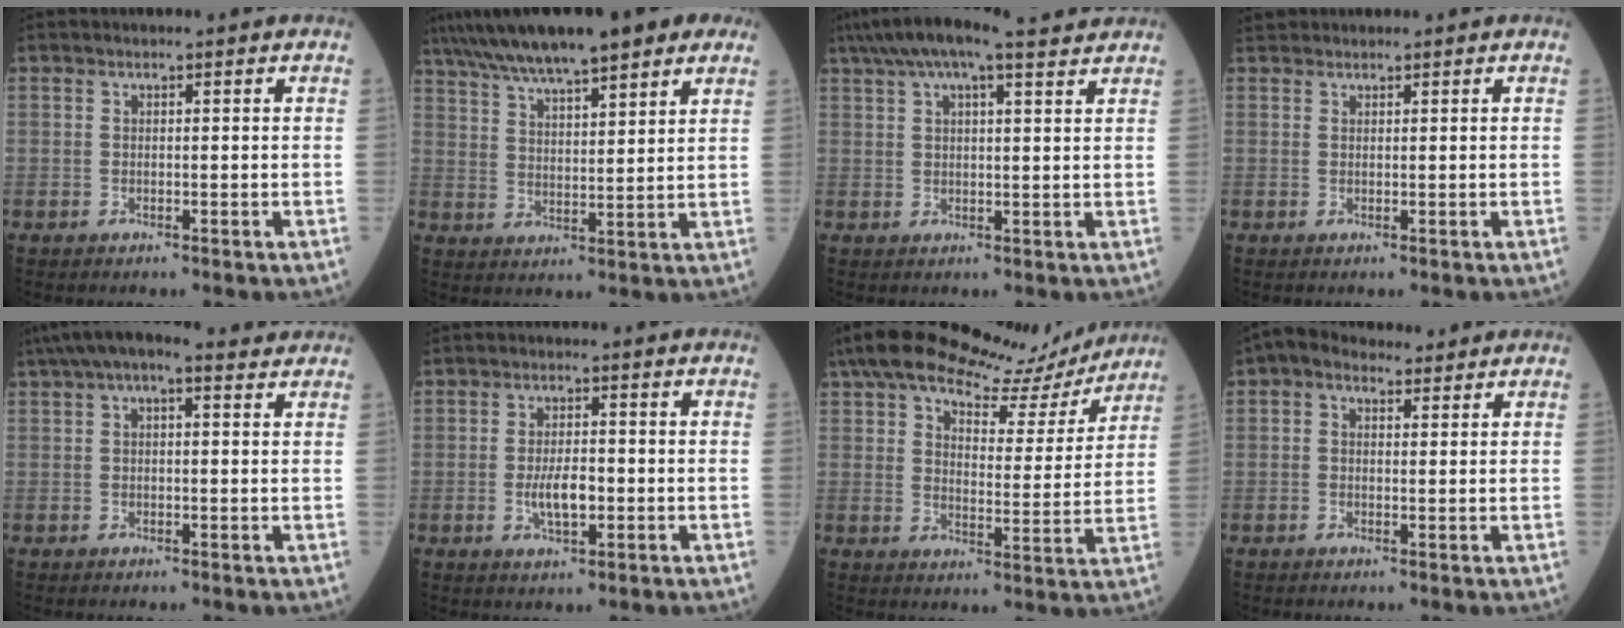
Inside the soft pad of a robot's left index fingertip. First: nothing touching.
{"total": 16.8, "force": [12.5, 3.1, 10.7], "torque": [-0.186, 0.042, 0.193]}
{"total": 12.1, "force": [9.9, 2.0, 6.8], "torque": [-0.128, 0.048, 0.147]}
{"total": 1.5, "force": [1.4, 0.6, 0.0], "torque": [-0.006, 0.017, 0.027]}
{"total": 8.3, "force": [5.7, 2.9, 5.4], "torque": [-0.098, 0.055, 0.088]}
{"total": 4.7, "force": [-1.3, 1.8, 4.1], "torque": [-0.081, -0.004, -0.022]}
{"total": 18.5, "force": [15.6, 6.0, 7.9], "torque": [-0.121, 0.018, 0.208]}
{"total": 4.1, "force": [2.5, 2.7, 1.9], "torque": [-0.038, 0.029, 0.045]}